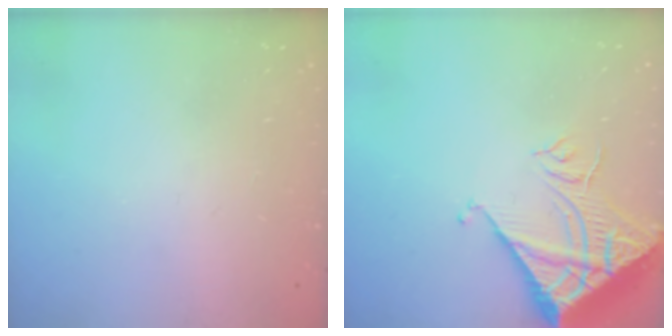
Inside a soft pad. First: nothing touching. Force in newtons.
{"total": 11.6, "press": 11.5, "slide": 1.4}